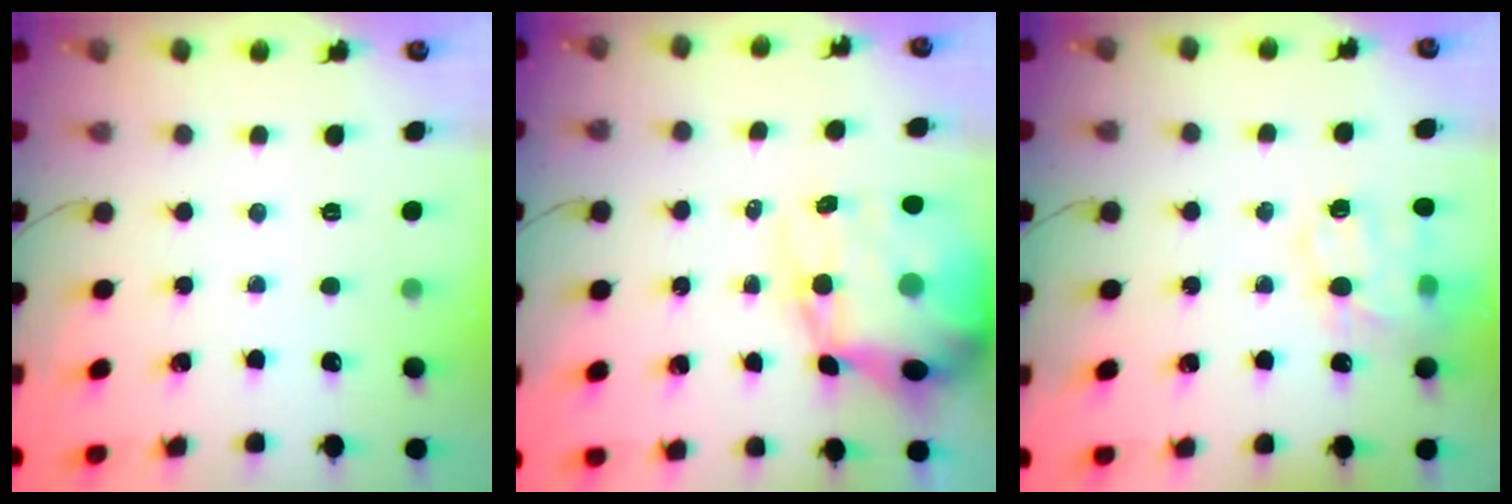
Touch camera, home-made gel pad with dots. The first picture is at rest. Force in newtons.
{"total": 17.3, "press": 16.7, "slide": 4.4}
{"total": 16.1, "press": 15.9, "slide": 2.5}